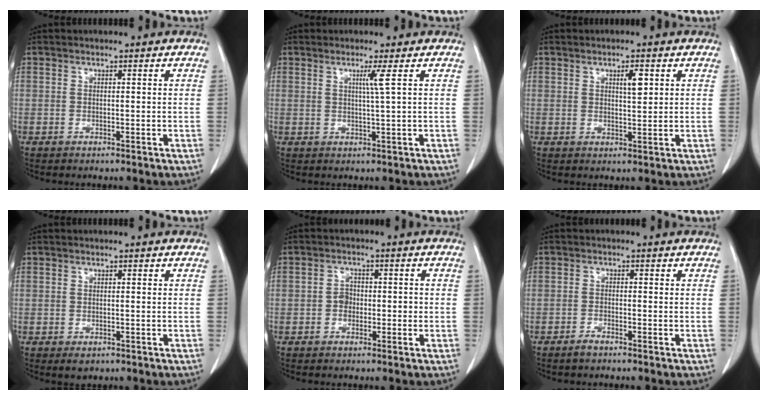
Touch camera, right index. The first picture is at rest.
{"total": 2.3, "force": [0.8, -0.9, 1.9], "torque": [-0.037, -0.006, 0.017]}
{"total": 2.8, "force": [1.1, 0.6, 2.5], "torque": [-0.041, -0.002, 0.018]}
{"total": 1.6, "force": [-0.7, 1.1, 0.8], "torque": [-0.005, 0.001, -0.004]}
{"total": 2.2, "force": [-0.5, 1.8, 1.3], "torque": [-0.013, 0.011, -0.008]}
{"total": 1.6, "force": [-1.4, 0.2, 0.8], "torque": [-0.018, -0.001, -0.027]}